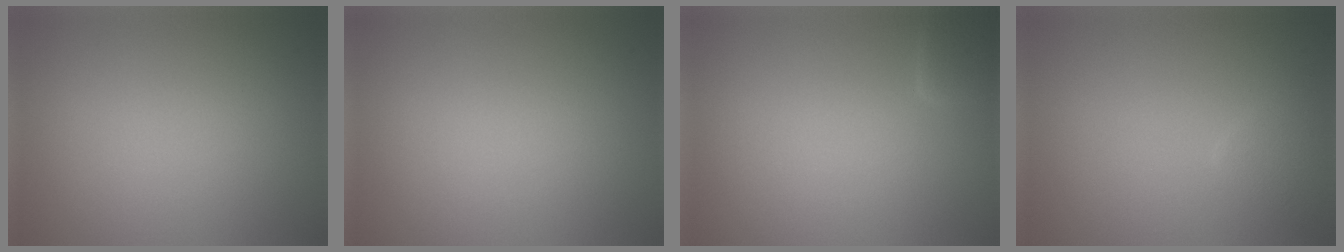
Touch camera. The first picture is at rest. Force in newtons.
{"total": 0.0}
{"total": 1.3, "press": 1.3, "slide": 0.2}
{"total": 1.6, "press": 1.6, "slide": 0.1}